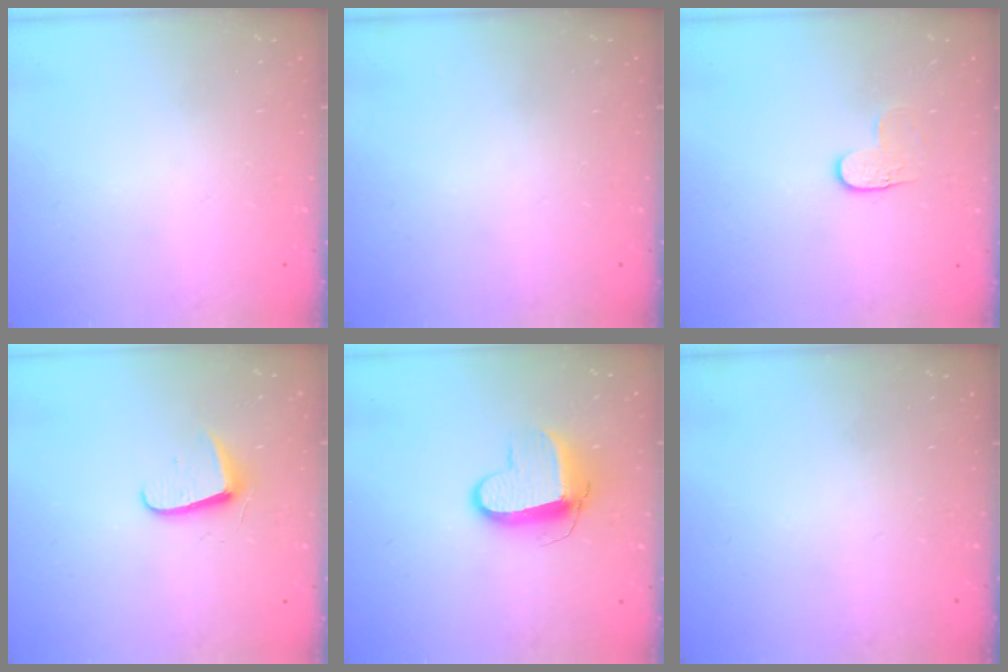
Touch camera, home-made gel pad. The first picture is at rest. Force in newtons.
{"total": 0.0}
{"total": 3.4, "press": 3.4, "slide": 0.3}
{"total": 6.8, "press": 6.8, "slide": 0.7}
{"total": 10.3, "press": 10.3, "slide": 0.5}
{"total": 0.0}